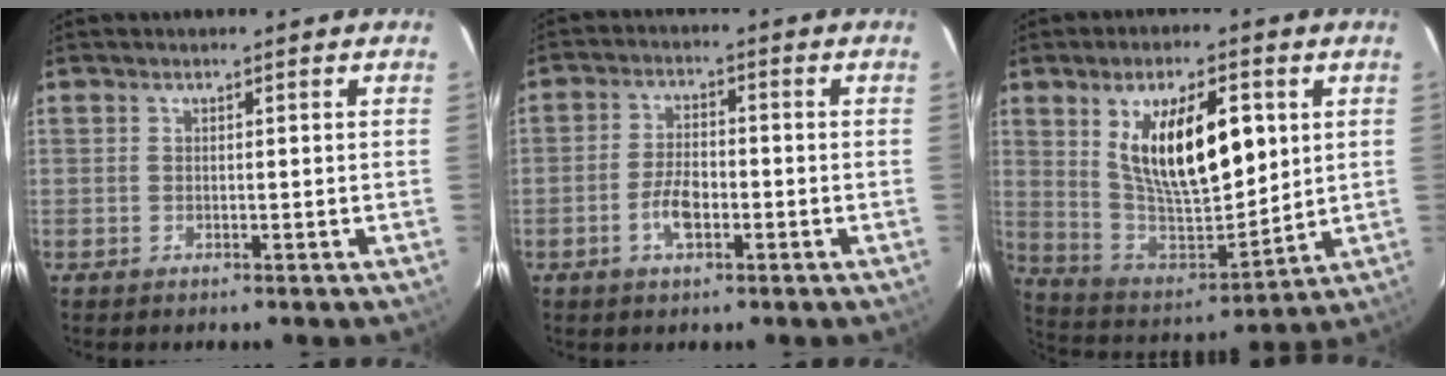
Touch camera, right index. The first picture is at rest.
{"total": 5.5, "force": [-2.2, 2.6, 4.3], "torque": [-0.090, 0.005, -0.040]}
{"total": 18.6, "force": [5.7, 8.0, 15.8], "torque": [-0.271, -0.005, 0.116]}